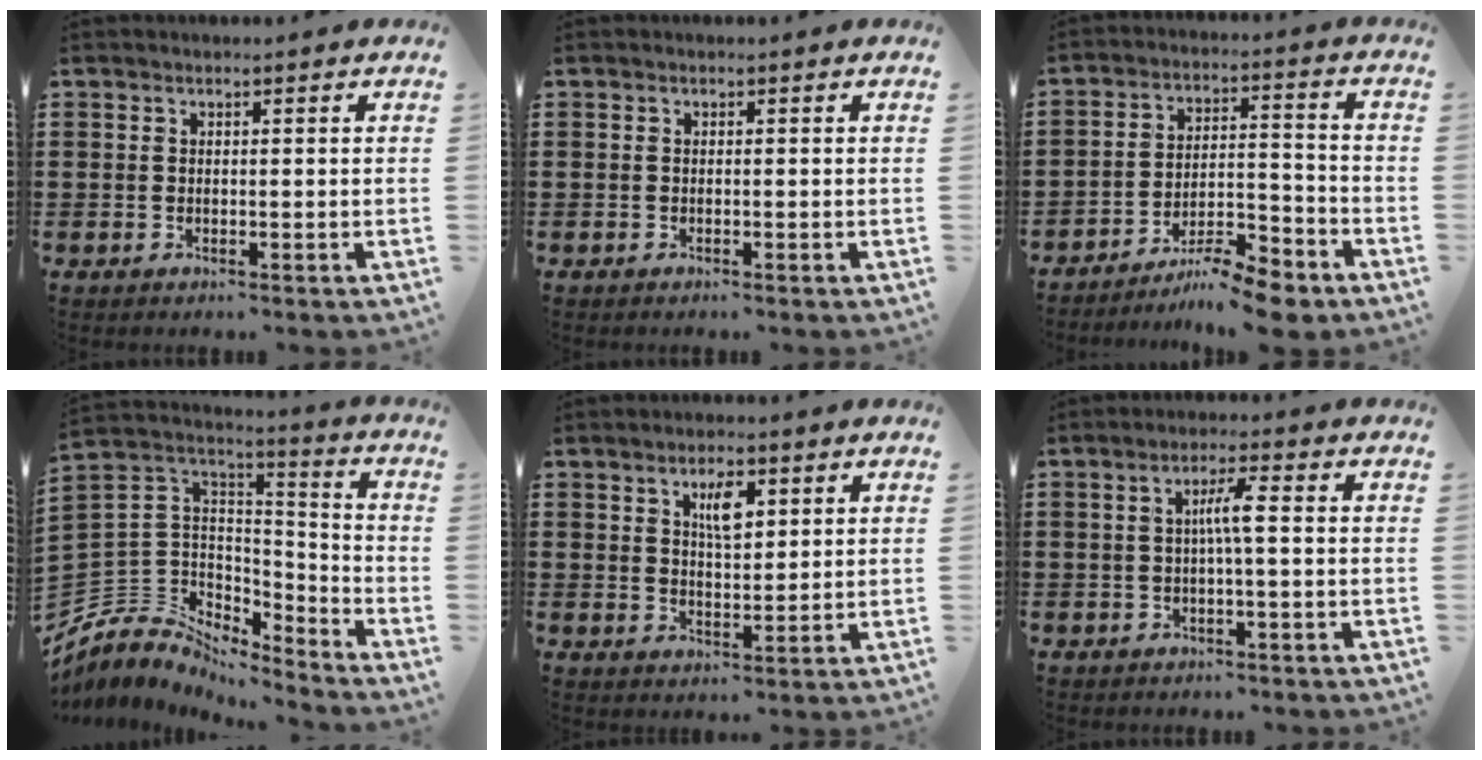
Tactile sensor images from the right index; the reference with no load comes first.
{"total": 0.0}
{"total": 8.8, "force": [-7.9, 1.0, 3.8], "torque": [-0.056, 0.022, -0.151]}
{"total": 5.9, "force": [-3.4, 4.8, 0.3], "torque": [-0.048, -0.021, -0.070]}
{"total": 4.4, "force": [2.0, 1.7, 3.5], "torque": [-0.060, 0.001, 0.031]}
{"total": 3.8, "force": [-0.1, 0.1, 3.8], "torque": [-0.072, 0.001, -0.007]}